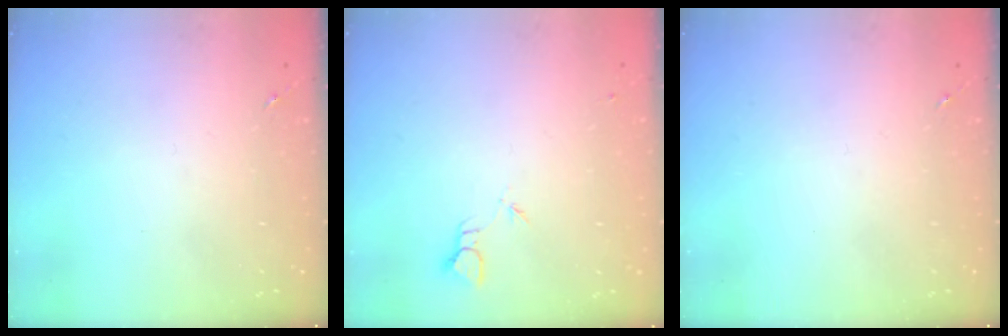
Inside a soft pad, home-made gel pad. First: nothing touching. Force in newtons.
{"total": 2.0, "press": 2.0, "slide": 0.1}
{"total": 0.0}